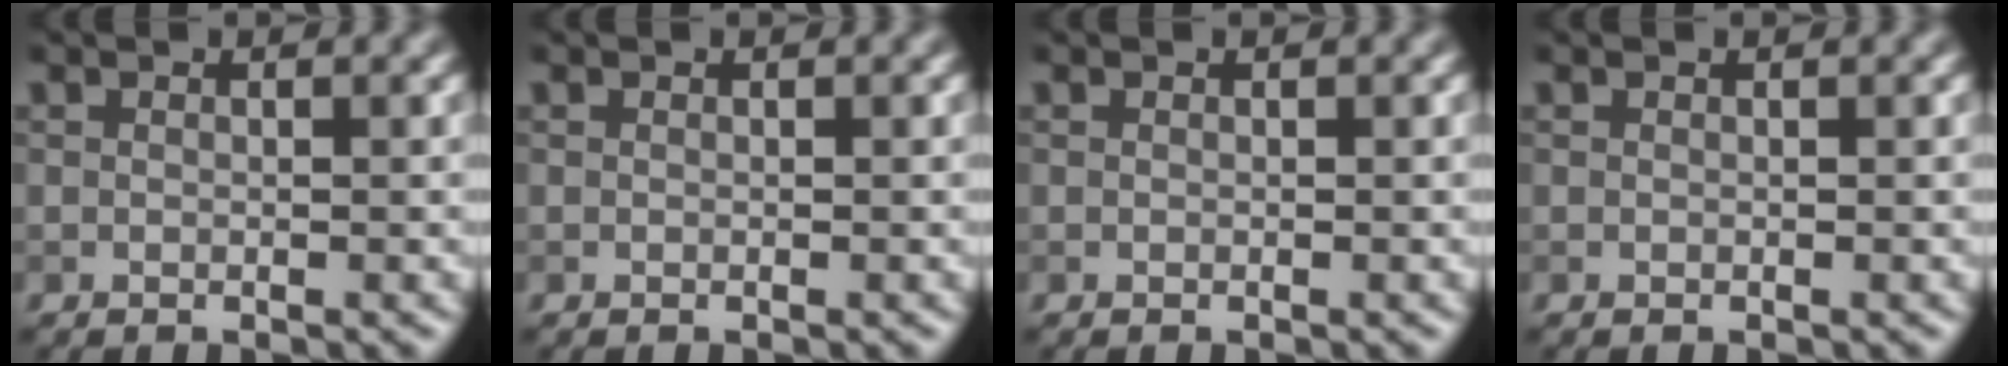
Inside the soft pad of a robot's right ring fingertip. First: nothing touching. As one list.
[{"total": 0.0}, {"total": 0.0}, {"total": 0.0}]